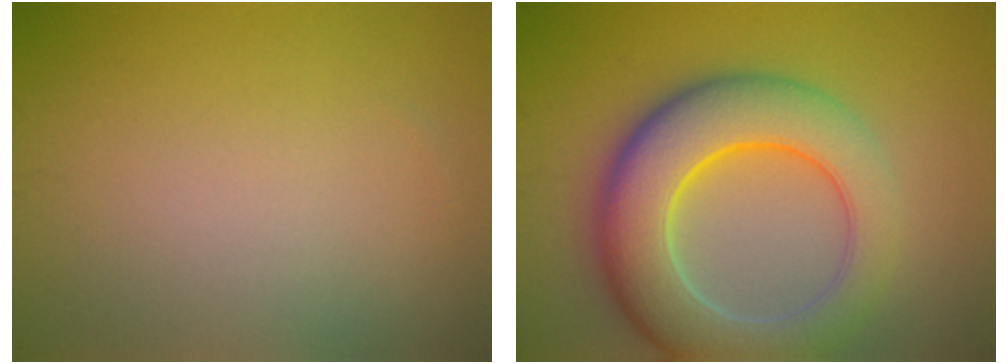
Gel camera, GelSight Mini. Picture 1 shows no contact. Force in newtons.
{"total": 10.3, "press": 10.3, "slide": 0.8}